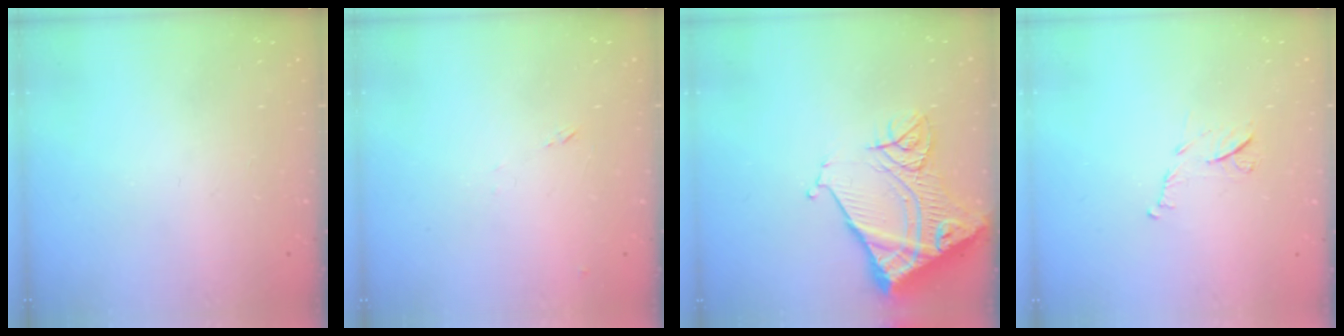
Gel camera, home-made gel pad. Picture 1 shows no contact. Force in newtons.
{"total": 7.2, "press": 7.1, "slide": 0.6}
{"total": 15.4, "press": 15.3, "slide": 1.8}
{"total": 7.5, "press": 7.4, "slide": 0.3}